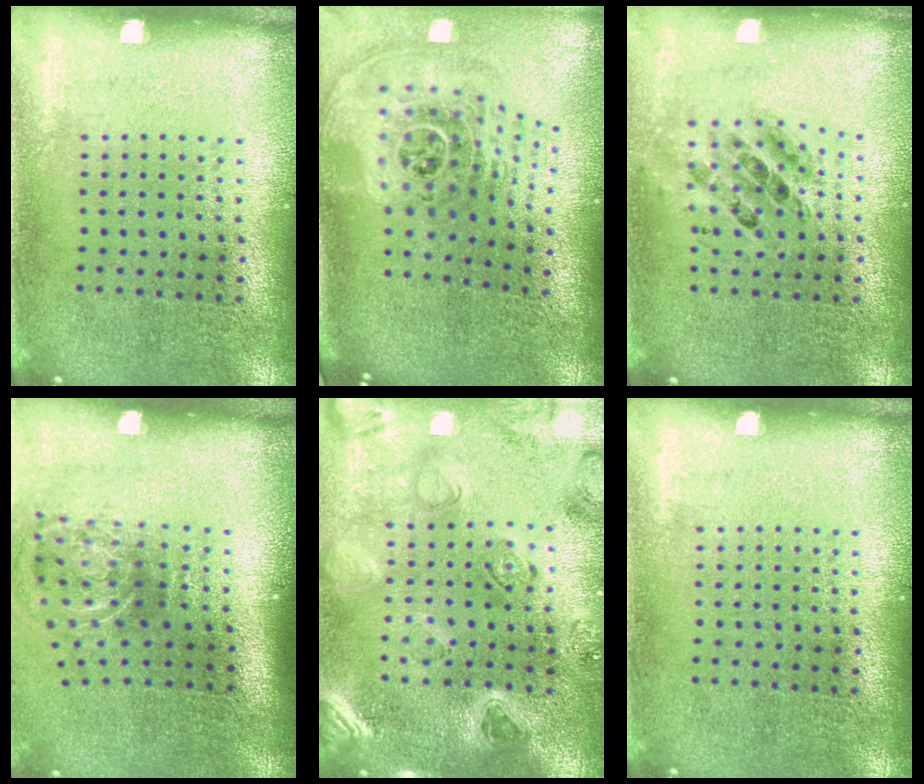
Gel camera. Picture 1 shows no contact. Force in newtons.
{"total": 2.6, "press": 1.8, "slide": 1.9}
{"total": 0.8, "press": 0.7, "slide": 0.1}
{"total": 2.2, "press": 1.4, "slide": 1.7}
{"total": 1.8, "press": 1.7, "slide": 0.2}
{"total": 0.0}